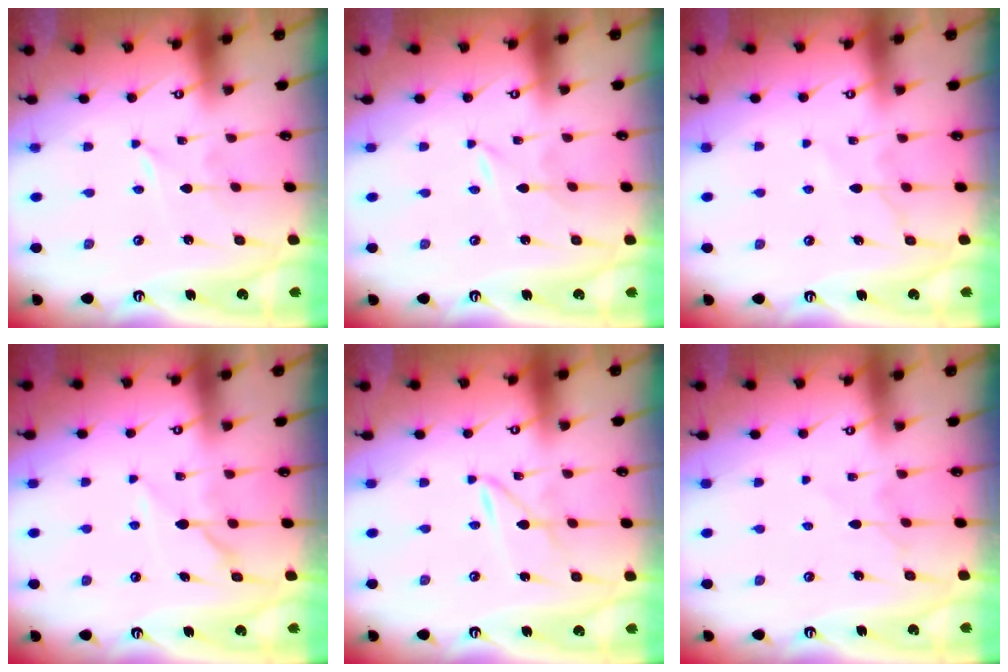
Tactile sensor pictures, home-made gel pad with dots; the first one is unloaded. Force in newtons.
{"total": 0.0}
{"total": 6.3, "press": 6.3, "slide": 0.5}
{"total": 6.1, "press": 6.1, "slide": 0.6}
{"total": 2.2, "press": 2.1, "slide": 0.3}
{"total": 3.5, "press": 3.4, "slide": 0.4}